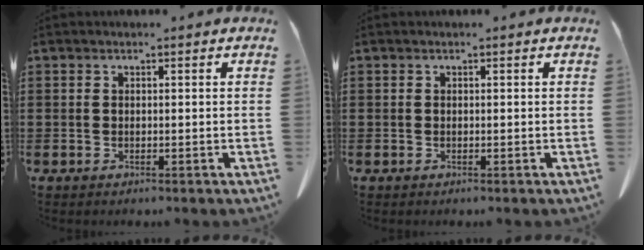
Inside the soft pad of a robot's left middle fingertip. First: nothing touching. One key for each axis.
{"total": 0.0}